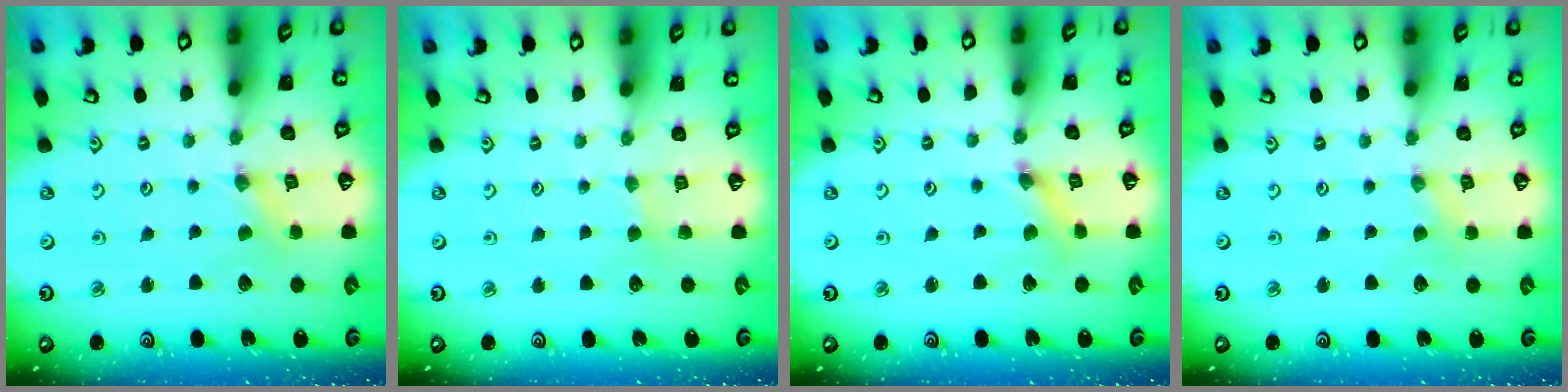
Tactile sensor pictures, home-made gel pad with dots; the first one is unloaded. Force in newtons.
{"total": 2.0, "press": 2.0, "slide": 0.5}
{"total": 2.0, "press": 2.0, "slide": 0.1}
{"total": 1.6, "press": 1.6, "slide": 0.3}